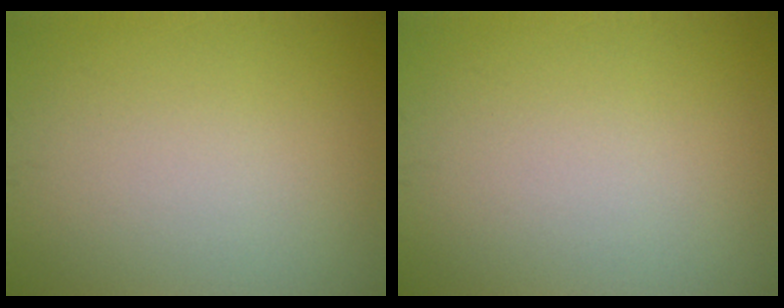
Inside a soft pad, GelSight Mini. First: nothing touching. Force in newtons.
{"total": 0.0}